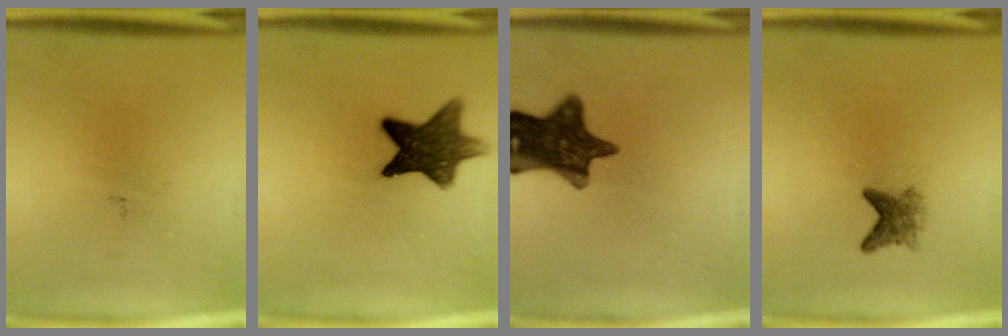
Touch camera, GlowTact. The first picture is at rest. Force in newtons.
{"total": 10.7}
{"total": 12.8}
{"total": 2.9}